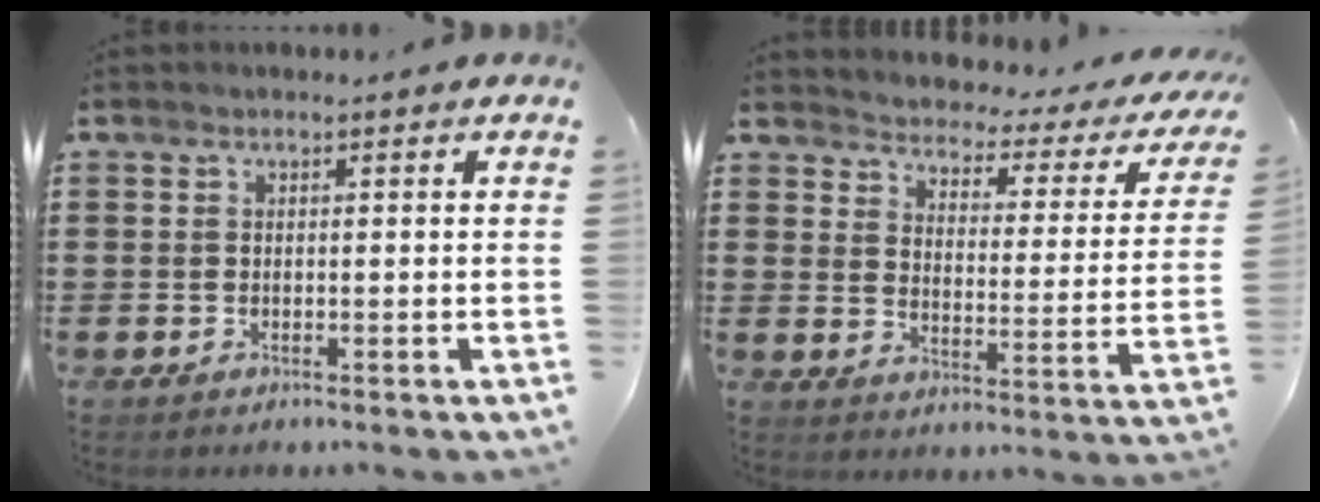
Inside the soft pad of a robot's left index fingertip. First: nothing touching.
{"total": 2.2, "force": [2.1, 0.3, 0.3], "torque": [-0.026, -0.026, 0.025]}